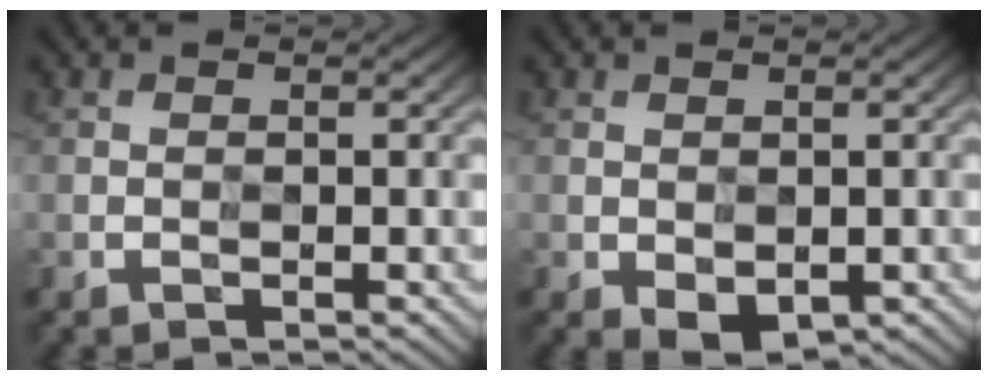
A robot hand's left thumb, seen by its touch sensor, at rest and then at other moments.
{"total": 2.3, "force": [-1.1, 1.4, 1.3], "torque": [-0.025, -0.005, -0.016]}